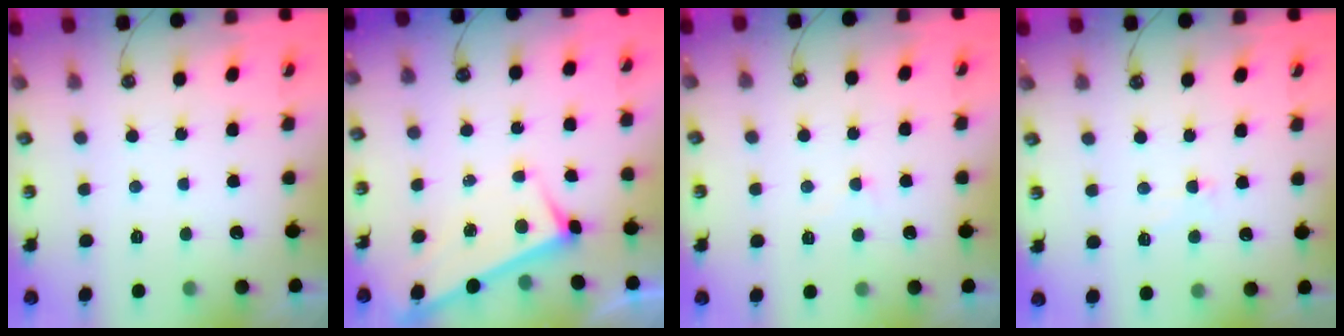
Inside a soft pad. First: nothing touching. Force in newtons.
{"total": 3.1, "press": 3.1, "slide": 0.2}
{"total": 3.0, "press": 2.9, "slide": 0.7}
{"total": 1.5, "press": 1.4, "slide": 0.6}